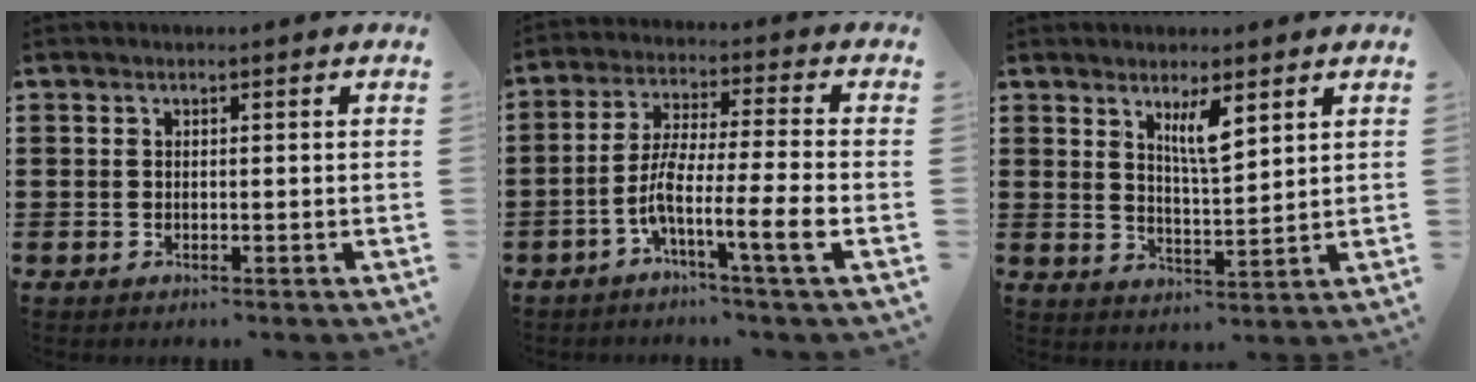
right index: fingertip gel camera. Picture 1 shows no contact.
{"total": 8.3, "force": [-3.7, 0.3, 7.4], "torque": [-0.149, -0.012, -0.077]}
{"total": 4.9, "force": [2.8, 1.0, 3.9], "torque": [-0.077, 0.001, 0.046]}